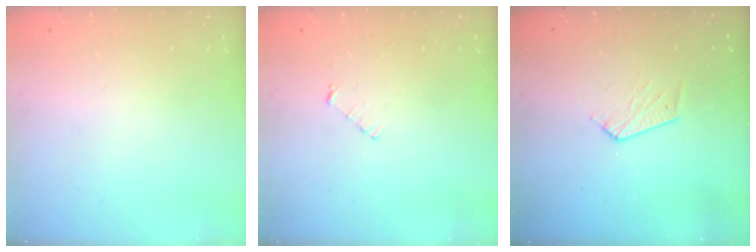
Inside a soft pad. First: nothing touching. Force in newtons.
{"total": 3.4, "press": 3.4, "slide": 0.3}
{"total": 5.4, "press": 5.4, "slide": 0.4}